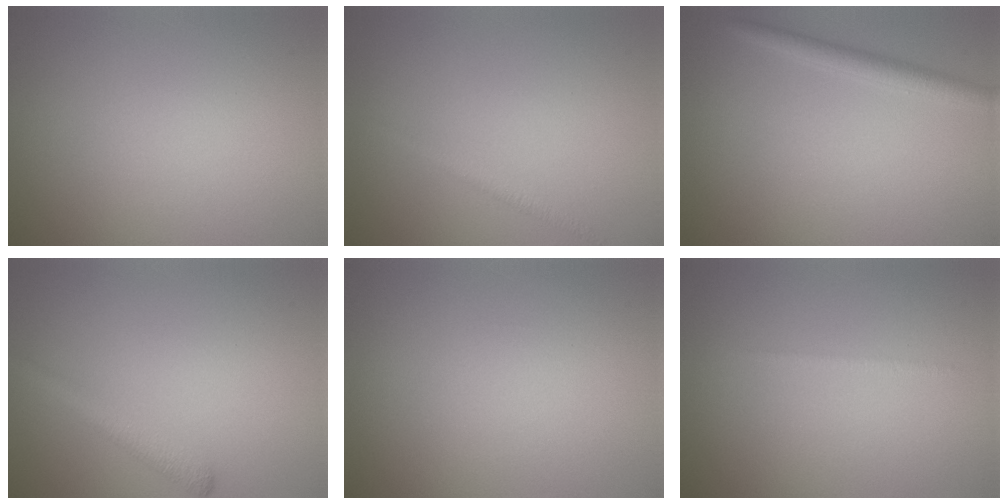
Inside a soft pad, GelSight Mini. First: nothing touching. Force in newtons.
{"total": 0.9, "press": 0.9, "slide": 0.1}
{"total": 2.2, "press": 2.2, "slide": 0.1}
{"total": 2.0, "press": 2.0, "slide": 0.1}
{"total": 0.0}
{"total": 0.6, "press": 0.6, "slide": 0.1}